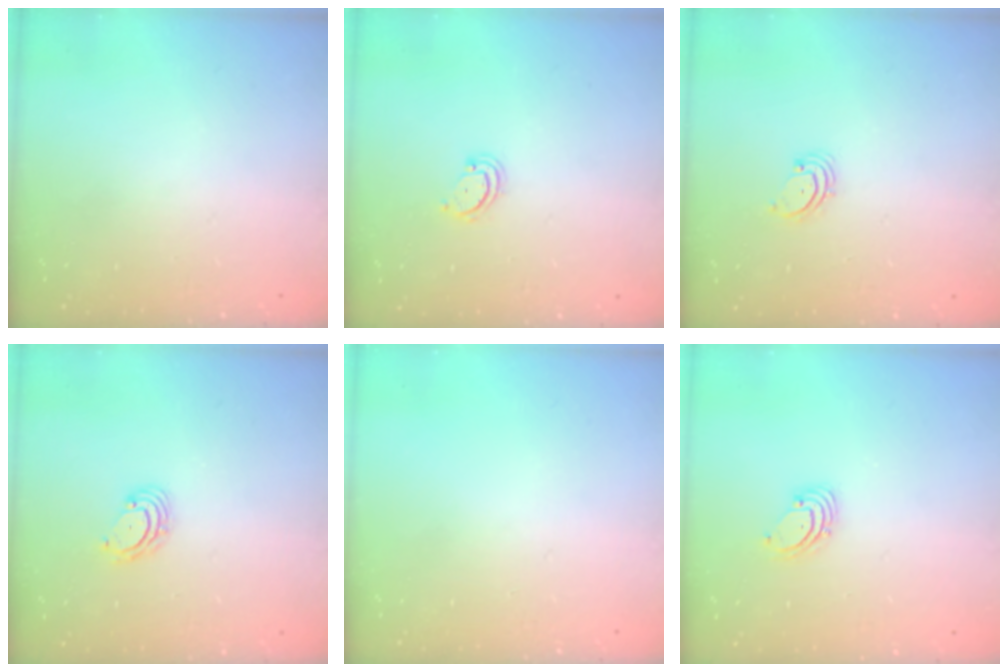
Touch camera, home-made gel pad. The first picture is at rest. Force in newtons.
{"total": 2.6, "press": 2.6, "slide": 0.3}
{"total": 1.7, "press": 1.6, "slide": 0.2}
{"total": 2.8, "press": 2.8, "slide": 0.3}
{"total": 0.0}
{"total": 1.6, "press": 1.6, "slide": 0.1}